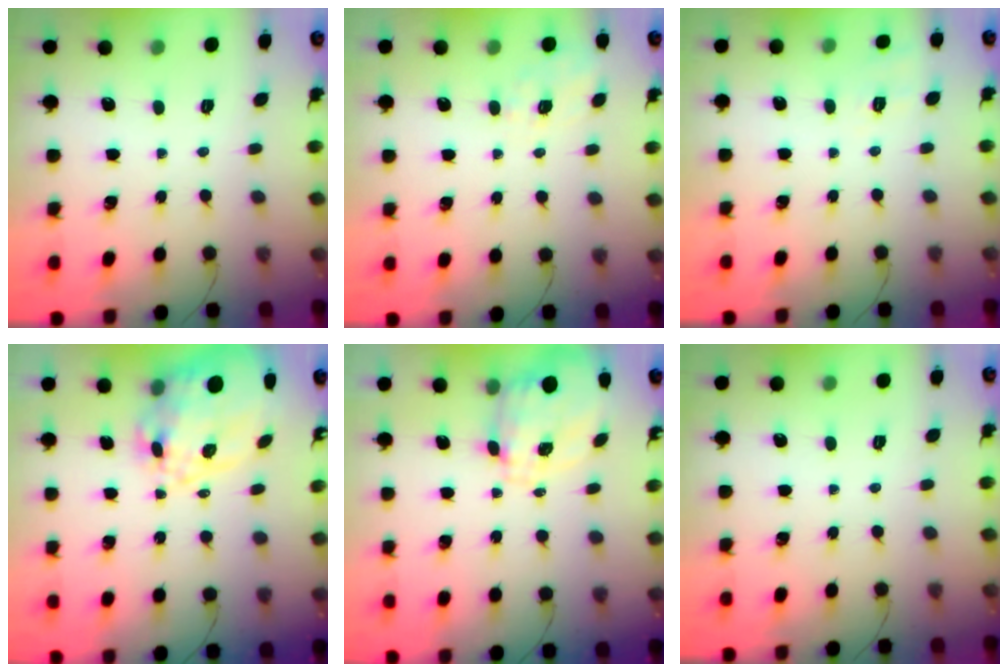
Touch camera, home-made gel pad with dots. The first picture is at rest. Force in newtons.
{"total": 1.4, "press": 0.4, "slide": 1.4}
{"total": 4.8, "press": 4.4, "slide": 1.9}
{"total": 18.5, "press": 18.1, "slide": 3.8}
{"total": 3.6, "press": 3.3, "slide": 1.5}
{"total": 0.0}